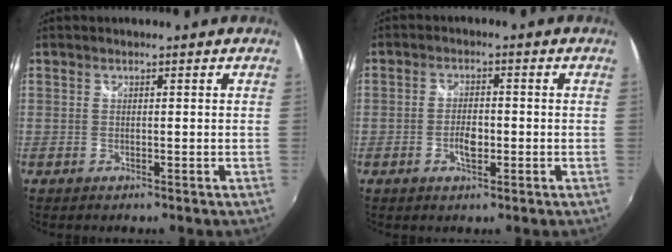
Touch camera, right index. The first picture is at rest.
{"total": 3.8, "force": [-1.1, 1.8, 3.1], "torque": [-0.060, 0.002, -0.019]}